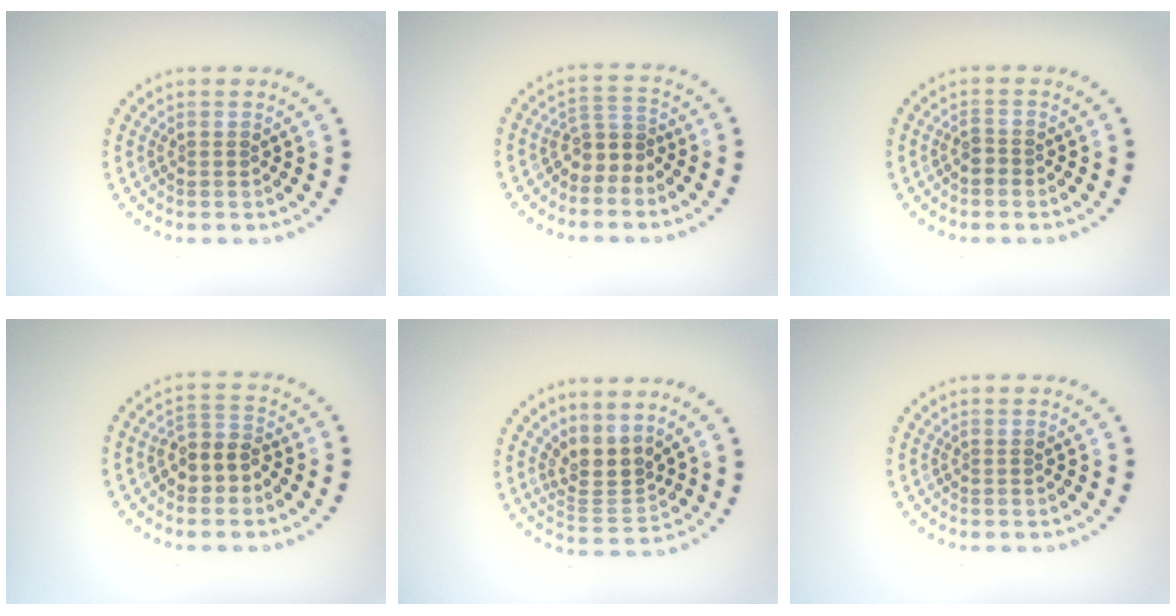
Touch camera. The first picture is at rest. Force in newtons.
{"total": 2.5, "press": 1.8, "slide": 1.8}
{"total": 0.8, "press": 0.6, "slide": 0.5}
{"total": 3.0, "press": 2.6, "slide": 1.4}
{"total": 3.0, "press": 2.1, "slide": 2.1}
{"total": 0.0}